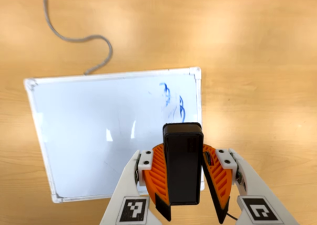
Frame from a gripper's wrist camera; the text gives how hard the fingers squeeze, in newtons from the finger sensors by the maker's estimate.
{"total": 8.2, "left": 8.3, "right": 8.1}